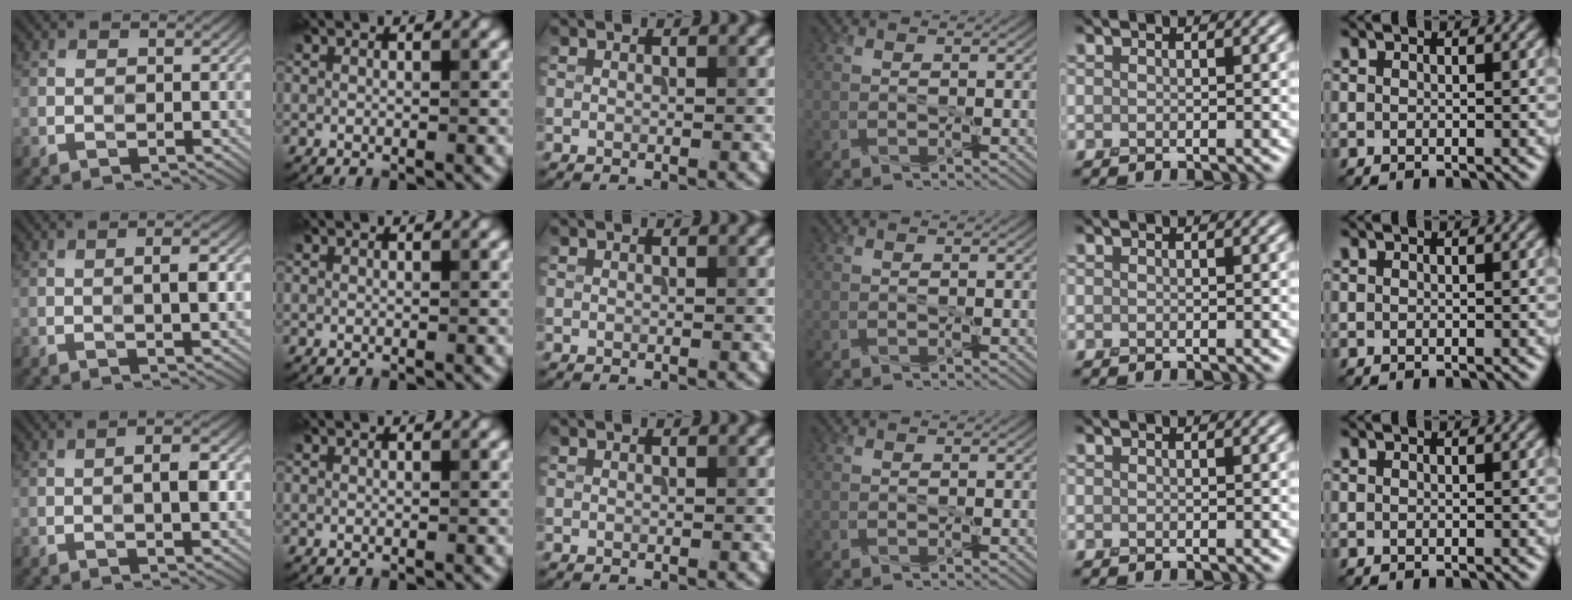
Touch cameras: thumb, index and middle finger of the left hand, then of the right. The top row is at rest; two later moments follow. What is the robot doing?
{"motion": "peel", "object": "bandage"}